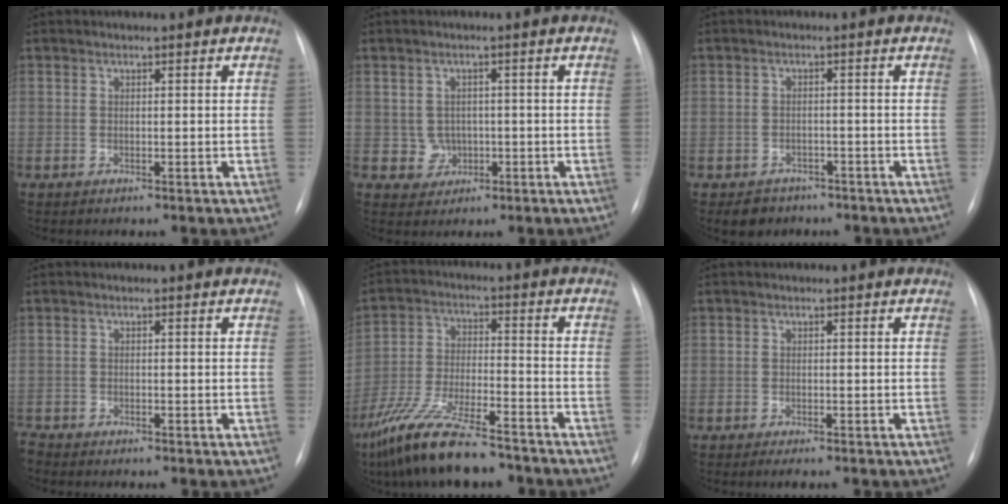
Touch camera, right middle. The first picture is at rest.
{"total": 3.0, "force": [-0.4, 3.0, 0.5], "torque": [-0.002, 0.009, 0.001]}
{"total": 3.6, "force": [-2.6, 2.5, 0.4], "torque": [-0.008, 0.008, -0.034]}
{"total": 1.2, "force": [-1.2, 0.4, 0.2], "torque": [-0.002, -0.002, -0.020]}
{"total": 13.6, "force": [-10.5, 2.3, 8.2], "torque": [-0.160, -0.027, -0.188]}
{"total": 0.9, "force": [-0.6, 0.2, 0.6], "torque": [-0.011, -0.002, -0.008]}